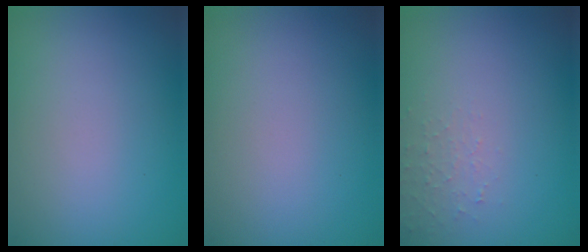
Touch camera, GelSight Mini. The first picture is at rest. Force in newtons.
{"total": 0.0}
{"total": 1.3, "press": 1.3, "slide": 0.2}